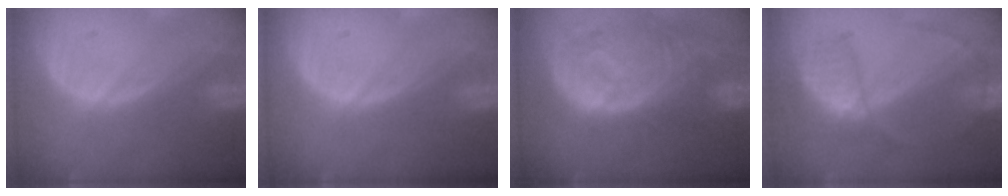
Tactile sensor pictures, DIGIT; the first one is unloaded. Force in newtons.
{"total": 0.0}
{"total": 12.2, "press": 10.5, "slide": 6.2}
{"total": 7.2, "press": 6.1, "slide": 3.9}